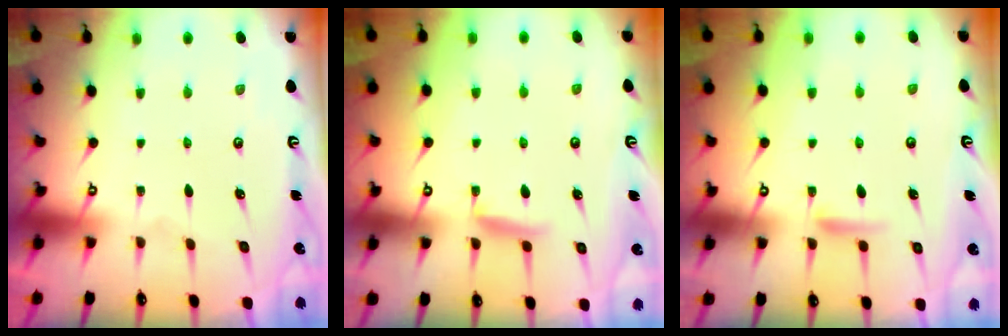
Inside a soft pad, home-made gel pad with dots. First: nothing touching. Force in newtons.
{"total": 6.2, "press": 6.1, "slide": 1.0}
{"total": 5.4, "press": 5.4, "slide": 0.6}